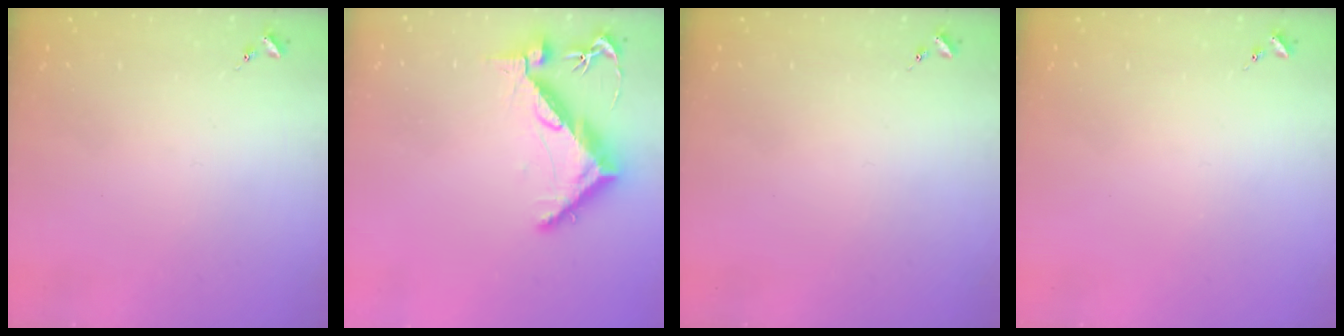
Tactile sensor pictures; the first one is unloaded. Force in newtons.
{"total": 11.0, "press": 10.9, "slide": 1.1}
{"total": 0.0}
{"total": 0.0}